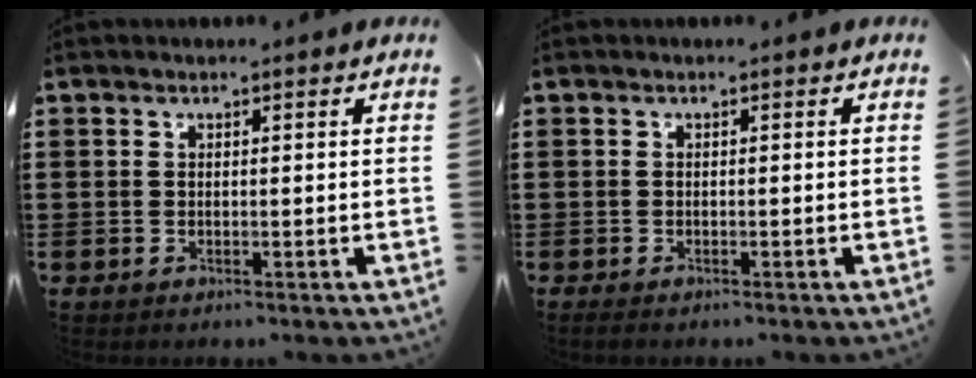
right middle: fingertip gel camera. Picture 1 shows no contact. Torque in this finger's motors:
{"motor_torque": [0.92, -0.17, 0.09, 0.11]}